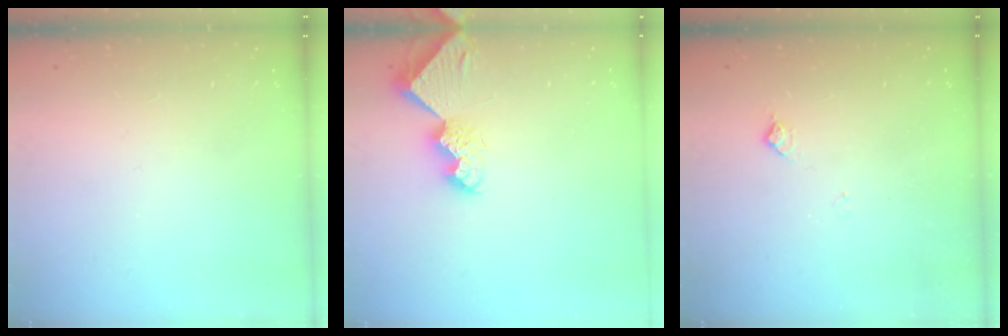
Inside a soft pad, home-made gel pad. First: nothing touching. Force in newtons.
{"total": 10.0, "press": 9.9, "slide": 1.1}
{"total": 5.5, "press": 5.5, "slide": 0.8}